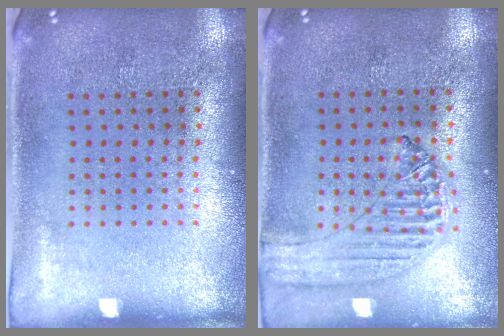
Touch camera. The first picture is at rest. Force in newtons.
{"total": 1.3, "press": 1.3, "slide": 0.2}